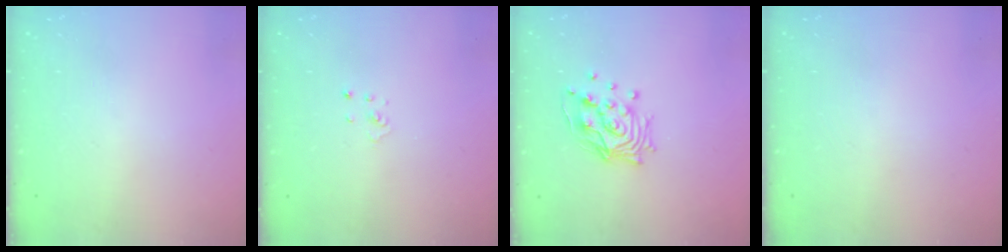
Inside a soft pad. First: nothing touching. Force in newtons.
{"total": 1.1, "press": 1.1, "slide": 0.1}
{"total": 12.9, "press": 12.8, "slide": 1.1}
{"total": 0.0}